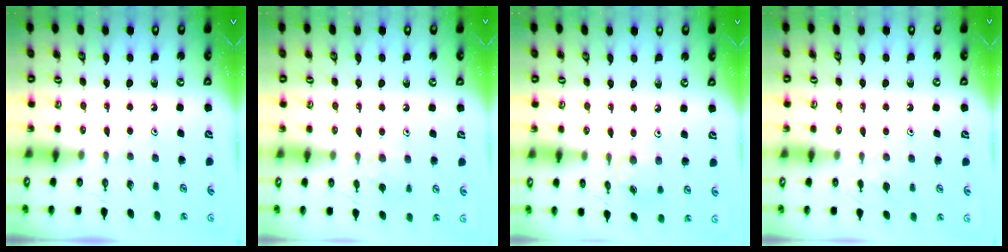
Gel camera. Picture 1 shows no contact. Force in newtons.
{"total": 6.4, "press": 6.3, "slide": 0.8}
{"total": 4.5, "press": 4.5, "slide": 0.3}
{"total": 4.2, "press": 4.2, "slide": 0.7}